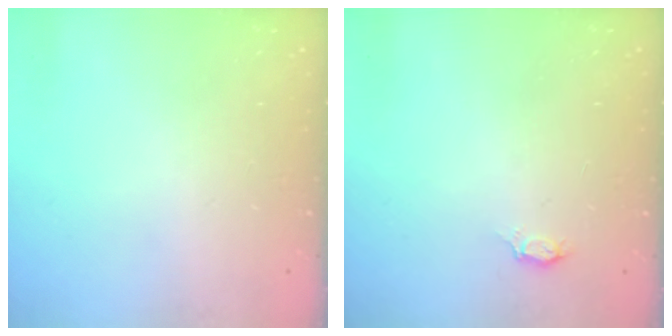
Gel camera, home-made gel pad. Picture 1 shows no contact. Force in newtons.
{"total": 2.8, "press": 2.8, "slide": 0.3}